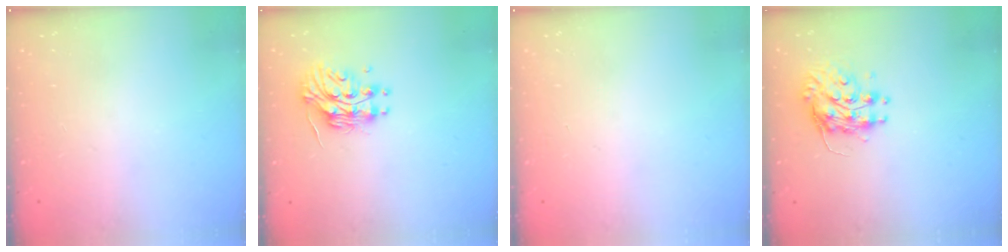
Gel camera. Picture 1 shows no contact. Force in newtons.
{"total": 13.2, "press": 13.2, "slide": 0.8}
{"total": 0.0}
{"total": 9.0, "press": 9.0, "slide": 0.3}